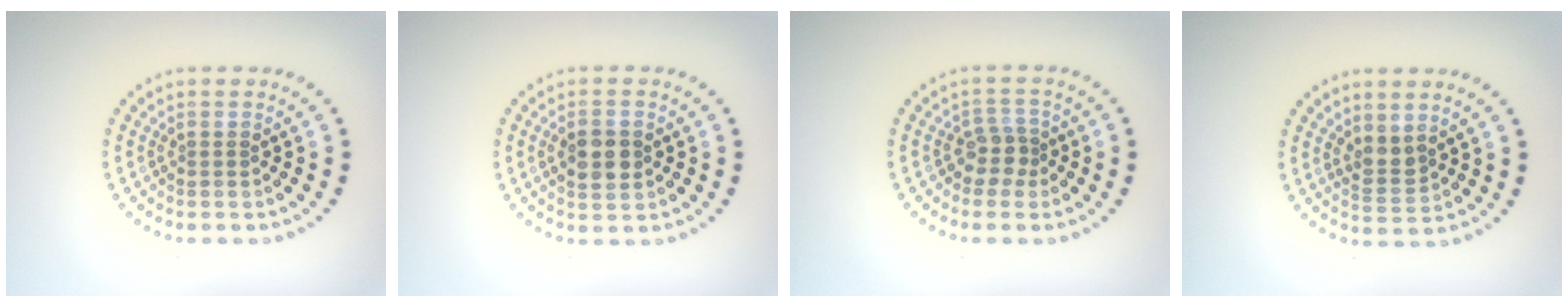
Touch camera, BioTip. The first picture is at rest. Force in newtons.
{"total": 3.2, "press": 3.1, "slide": 0.1}
{"total": 2.2, "press": 1.7, "slide": 1.4}
{"total": 2.0, "press": 1.8, "slide": 1.0}